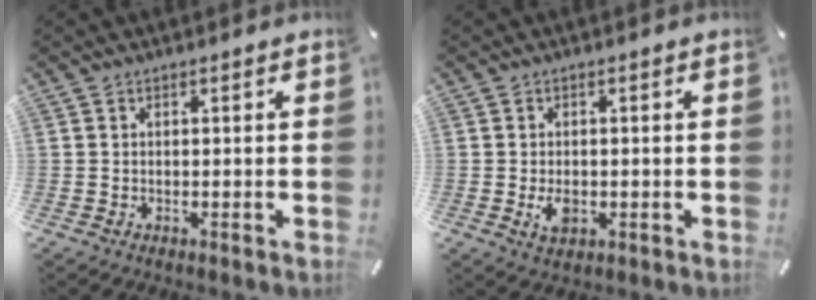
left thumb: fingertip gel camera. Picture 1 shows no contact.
{"total": 3.6, "force": [-0.7, 2.4, 2.6], "torque": [-0.051, -0.004, -0.015]}